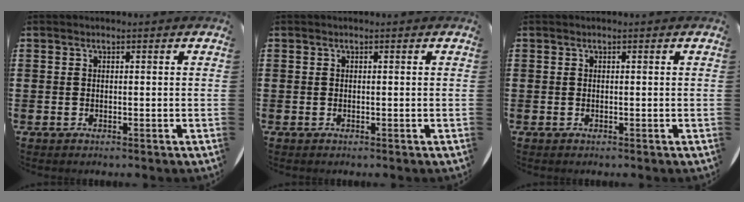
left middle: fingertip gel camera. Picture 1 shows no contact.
{"total": 0.0}
{"total": 0.0}